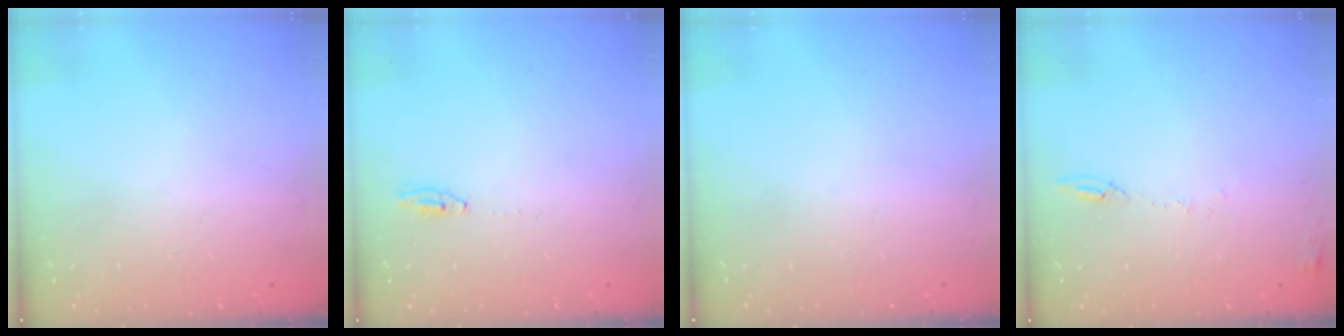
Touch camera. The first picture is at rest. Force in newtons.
{"total": 2.0, "press": 2.0, "slide": 0.2}
{"total": 0.0}
{"total": 5.2, "press": 5.1, "slide": 0.7}